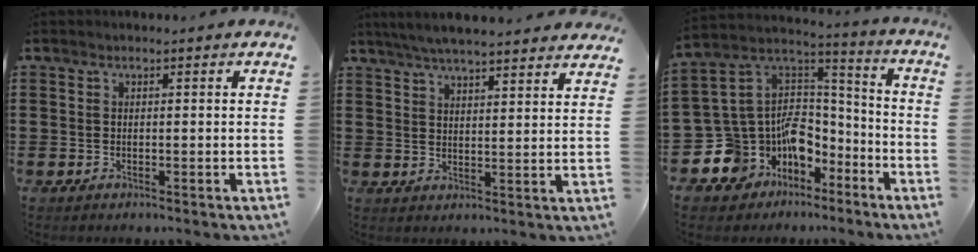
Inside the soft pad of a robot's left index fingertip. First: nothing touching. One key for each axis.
{"total": 5.5, "fx": 5.2, "fy": 0.0, "fz": 1.7, "tx": -0.050, "ty": -0.017, "tz": 0.095}
{"total": 10.1, "fx": -6.2, "fy": 7.8, "fz": 1.9, "tx": -0.081, "ty": -0.011, "tz": -0.116}